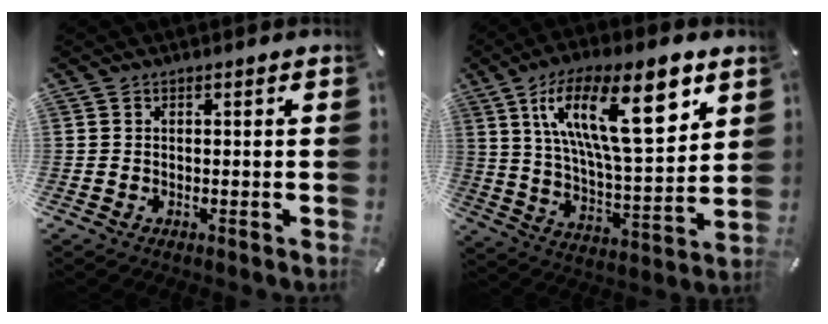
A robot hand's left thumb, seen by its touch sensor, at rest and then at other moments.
{"total": 22.7, "force": [10.7, 8.4, 18.2], "torque": [-0.315, -0.035, 0.164]}